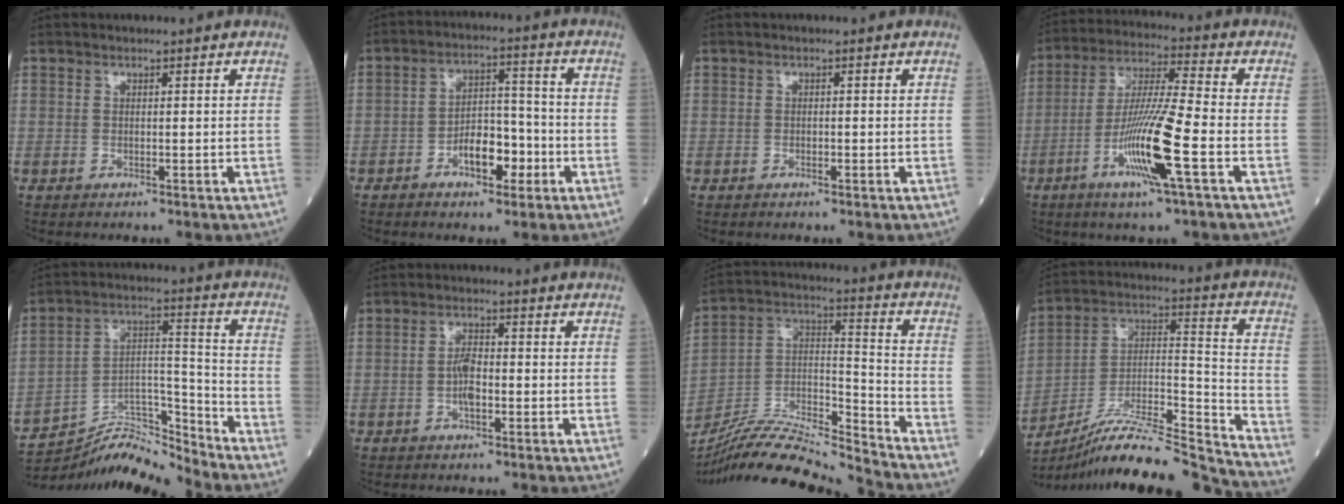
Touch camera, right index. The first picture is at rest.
{"total": 7.3, "force": [-3.2, 3.5, 5.5], "torque": [-0.092, 0.017, -0.052]}
{"total": 0.6, "force": [-0.2, 0.2, 0.5], "torque": [-0.012, -0.001, -0.004]}
{"total": 13.0, "force": [-4.7, -0.1, 12.1], "torque": [-0.236, -0.012, -0.091]}
{"total": 11.6, "force": [-11.6, -1.0, 0.8], "torque": [-0.013, 0.050, -0.209]}
{"total": 3.5, "force": [-0.8, 1.2, 3.2], "torque": [-0.063, 0.006, -0.017]}
{"total": 17.7, "force": [-16.9, -0.3, 5.3], "torque": [-0.092, 0.025, -0.304]}
{"total": 21.7, "force": [-20.2, -0.7, 7.9], "torque": [-0.145, 0.013, -0.336]}